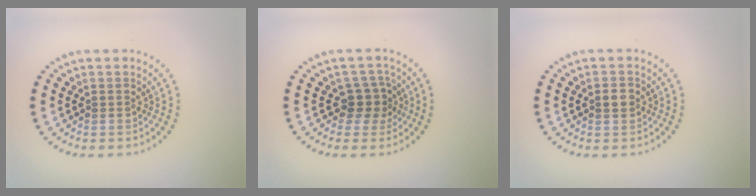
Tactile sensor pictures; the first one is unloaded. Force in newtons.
{"total": 2.6, "press": 2.1, "slide": 1.5}
{"total": 1.3, "press": 1.3, "slide": 0.2}